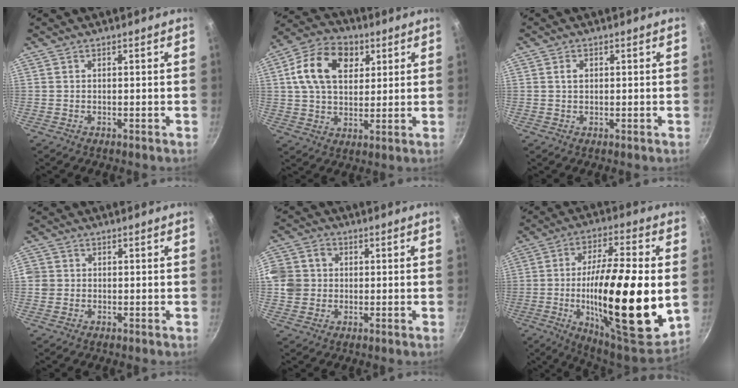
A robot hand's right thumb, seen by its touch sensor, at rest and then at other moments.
{"total": 14.4, "force": [4.6, 10.0, 9.4], "torque": [-0.145, 0.003, 0.066]}
{"total": 1.8, "force": [0.5, 1.3, 1.1], "torque": [-0.015, 0.005, 0.007]}
{"total": 2.4, "force": [-0.2, 2.3, 0.7], "torque": [-0.005, 0.008, -0.006]}
{"total": 8.2, "force": [0.3, 7.6, 3.1], "torque": [-0.039, 0.005, -0.011]}
{"total": 27.7, "force": [-2.5, 8.4, 26.3], "torque": [-0.418, -0.004, -0.041]}